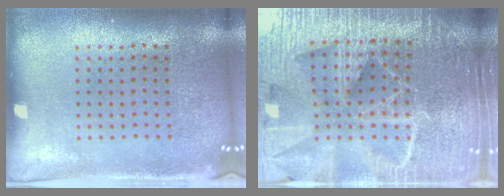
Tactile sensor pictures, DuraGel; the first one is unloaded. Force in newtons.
{"total": 6.3, "press": 5.5, "slide": 3.2}